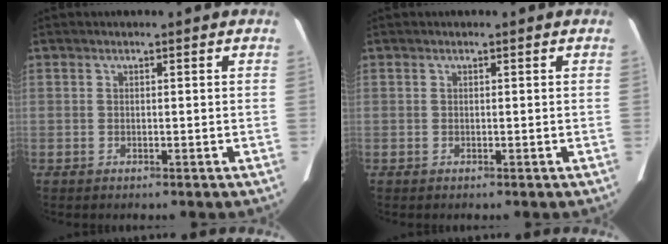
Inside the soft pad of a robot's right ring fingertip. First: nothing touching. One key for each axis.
{"total": 0.0}